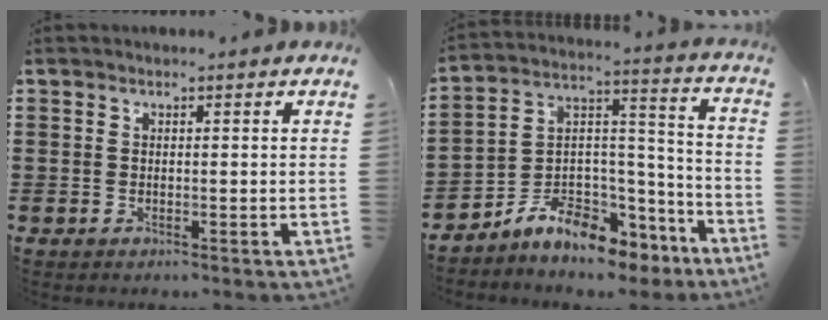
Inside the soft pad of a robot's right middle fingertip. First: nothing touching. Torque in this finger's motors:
{"motor_torque": [2.14, 0.00, 0.70, 0.20]}